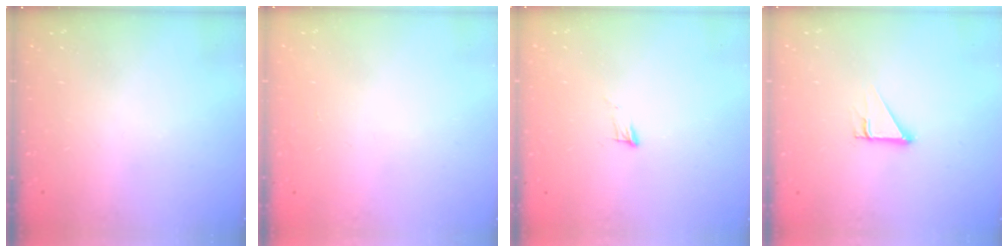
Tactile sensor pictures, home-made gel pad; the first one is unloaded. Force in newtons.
{"total": 0.9, "press": 0.9, "slide": 0.0}
{"total": 5.2, "press": 5.1, "slide": 1.0}
{"total": 2.7, "press": 2.7, "slide": 0.1}